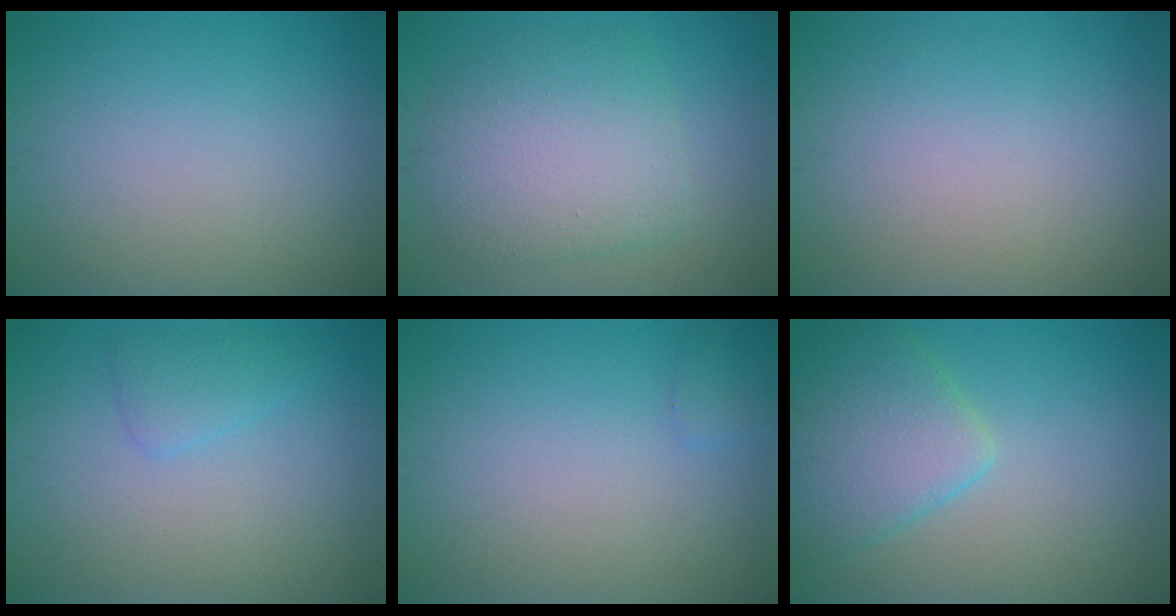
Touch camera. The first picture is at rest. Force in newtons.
{"total": 6.2, "press": 6.2, "slide": 0.3}
{"total": 0.0}
{"total": 1.7, "press": 1.7, "slide": 0.1}
{"total": 0.7, "press": 0.7, "slide": 0.0}
{"total": 5.0, "press": 5.0, "slide": 0.3}